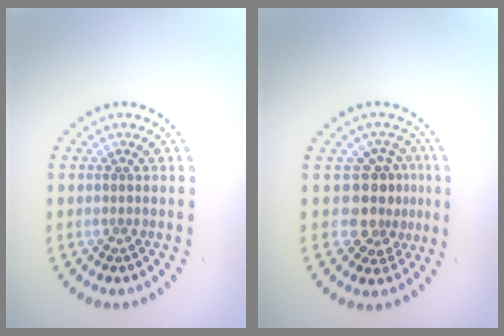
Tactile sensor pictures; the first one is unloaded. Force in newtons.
{"total": 3.7, "press": 3.2, "slide": 1.9}